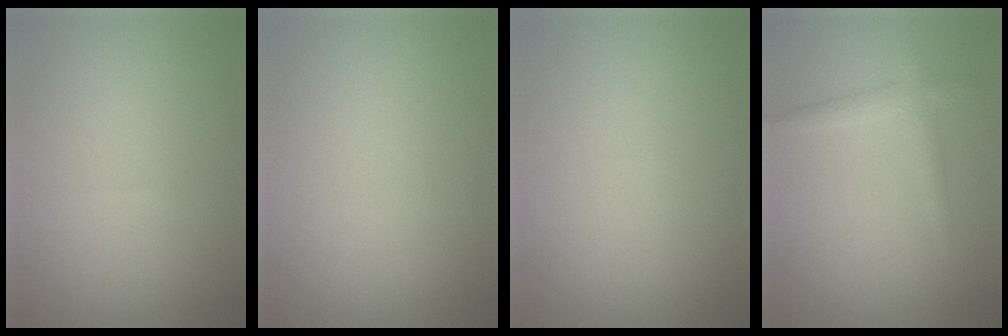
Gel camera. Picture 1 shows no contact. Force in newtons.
{"total": 0.0}
{"total": 0.0}
{"total": 1.8, "press": 1.8, "slide": 0.0}